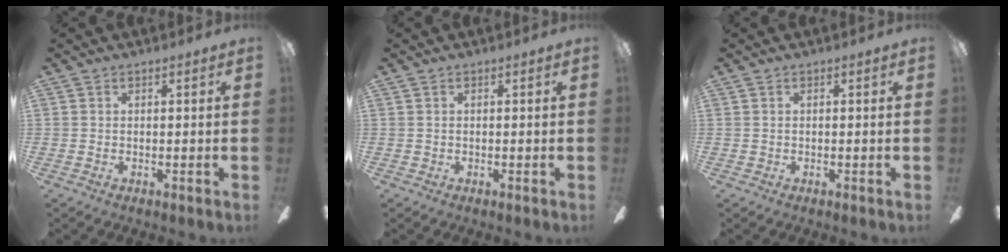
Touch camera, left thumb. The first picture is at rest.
{"total": 0.0}
{"total": 0.0}